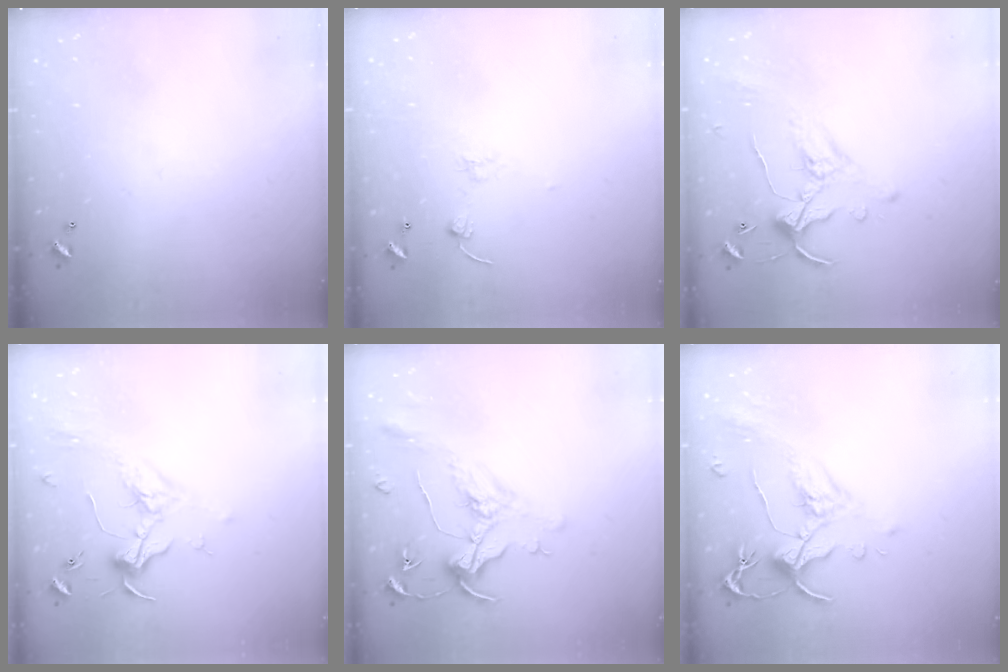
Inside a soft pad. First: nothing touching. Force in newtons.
{"total": 1.7, "press": 1.5, "slide": 0.7}
{"total": 1.1, "press": 0.3, "slide": 1.0}
{"total": 1.8, "press": 1.7, "slide": 0.6}
{"total": 1.6, "press": 1.4, "slide": 0.7}
{"total": 1.6, "press": 1.1, "slide": 1.1}